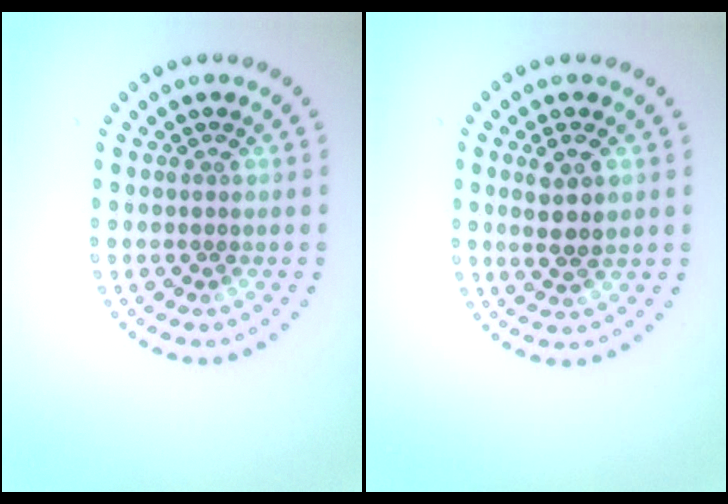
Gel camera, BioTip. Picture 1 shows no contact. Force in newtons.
{"total": 2.8, "press": 2.7, "slide": 0.9}